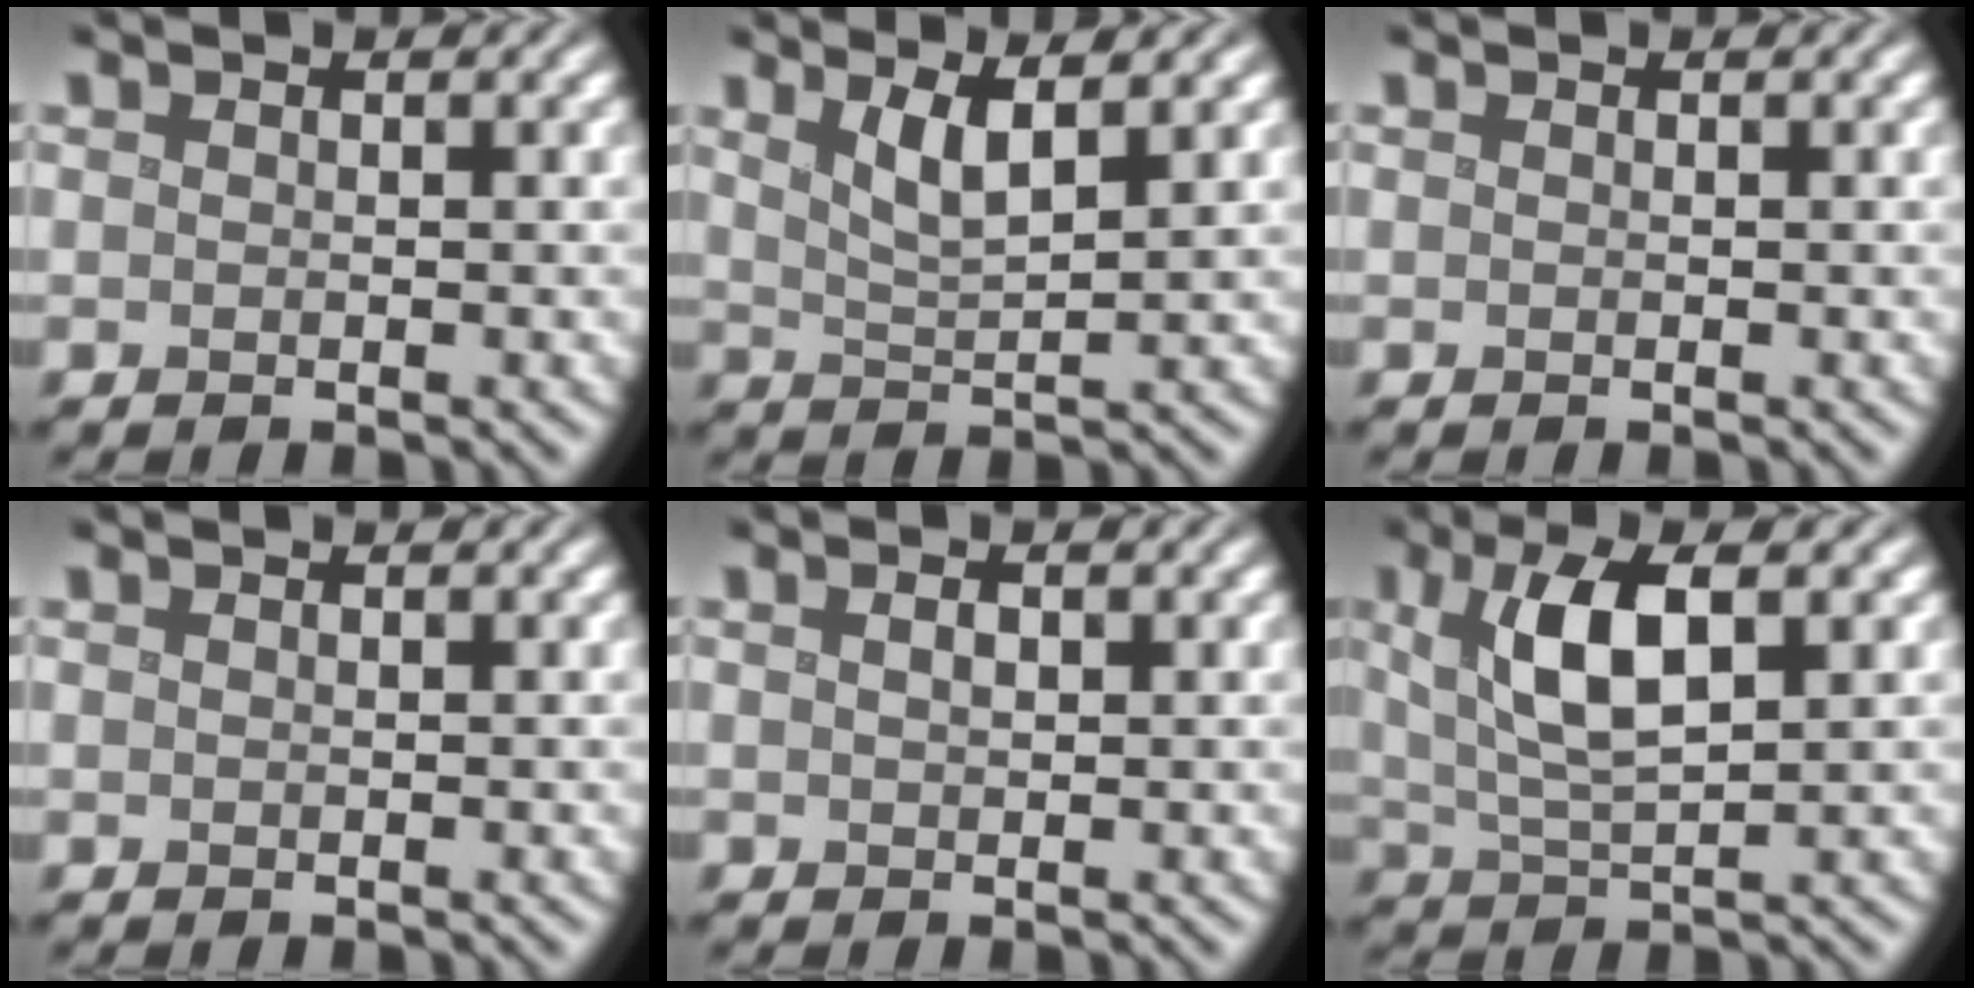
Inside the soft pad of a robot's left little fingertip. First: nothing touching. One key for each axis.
{"total": 2.8, "fx": 1.6, "fy": 0.4, "fz": 2.2, "tx": -0.041, "ty": -0.003, "tz": 0.034}
{"total": 0.0}
{"total": 0.0}
{"total": 0.6, "fx": 0.2, "fy": 0.4, "fz": 0.5, "tx": -0.009, "ty": 0.000, "tz": 0.006}
{"total": 6.2, "fx": 1.9, "fy": 2.2, "fz": 5.5, "tx": -0.106, "ty": 0.008, "tz": 0.036}